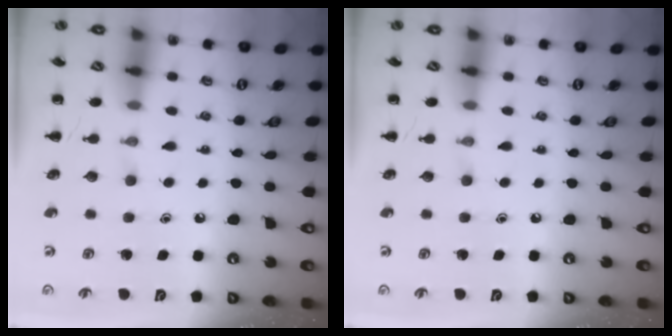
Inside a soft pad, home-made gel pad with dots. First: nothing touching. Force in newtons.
{"total": 0.0}